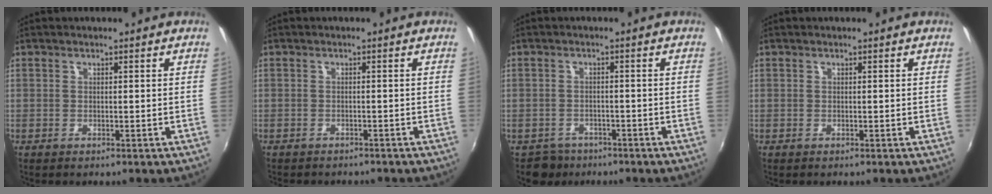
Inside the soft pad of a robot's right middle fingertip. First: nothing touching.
{"total": 3.0, "force": [-2.8, 0.9, 0.8], "torque": [-0.024, -0.015, -0.040]}
{"total": 3.5, "force": [-2.6, 2.4, -0.1], "torque": [-0.009, 0.004, -0.043]}
{"total": 0.0}